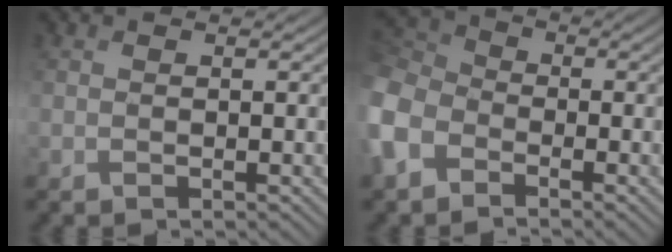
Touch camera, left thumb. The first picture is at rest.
{"total": 8.6, "force": [-4.1, 6.0, 4.6], "torque": [-0.150, -0.010, -0.101]}